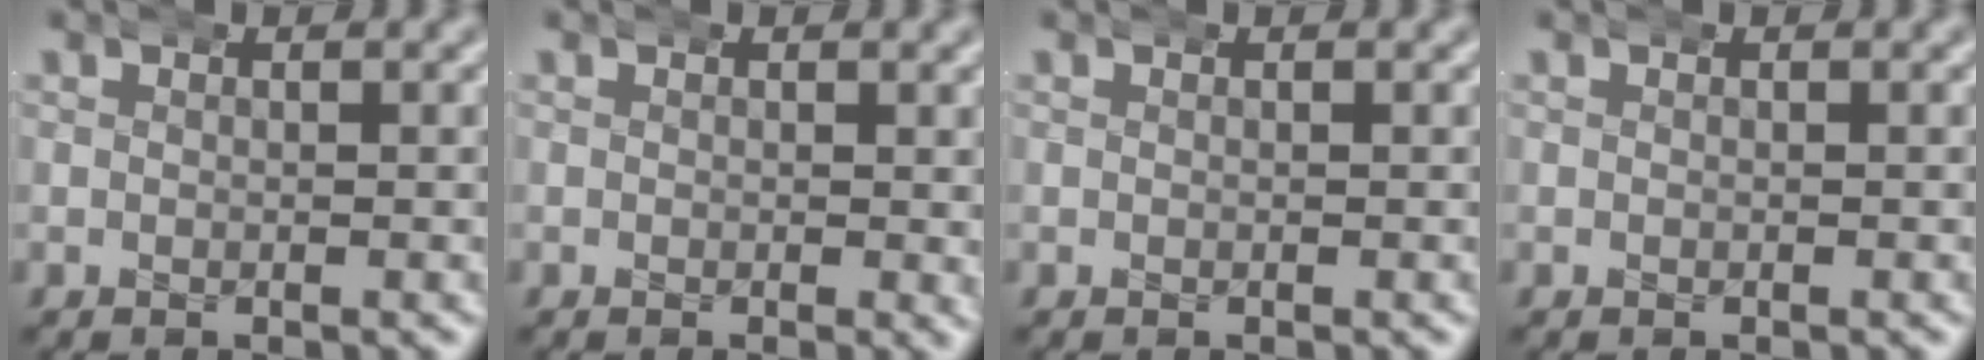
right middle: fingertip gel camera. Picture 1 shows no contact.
{"total": 0.8, "force": [0.3, 0.0, 0.7], "torque": [-0.005, -0.001, 0.003]}
{"total": 0.0}
{"total": 0.0}